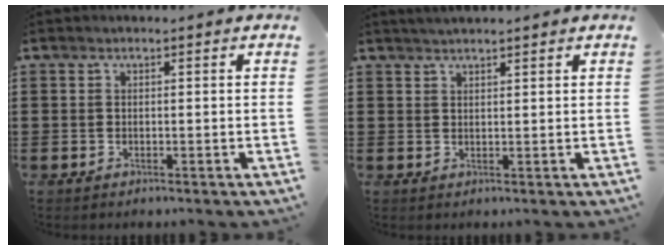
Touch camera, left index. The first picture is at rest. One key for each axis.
{"total": 1.4, "fx": 1.3, "fy": 0.0, "fz": 0.3, "tx": -0.008, "ty": 0.004, "tz": 0.025}